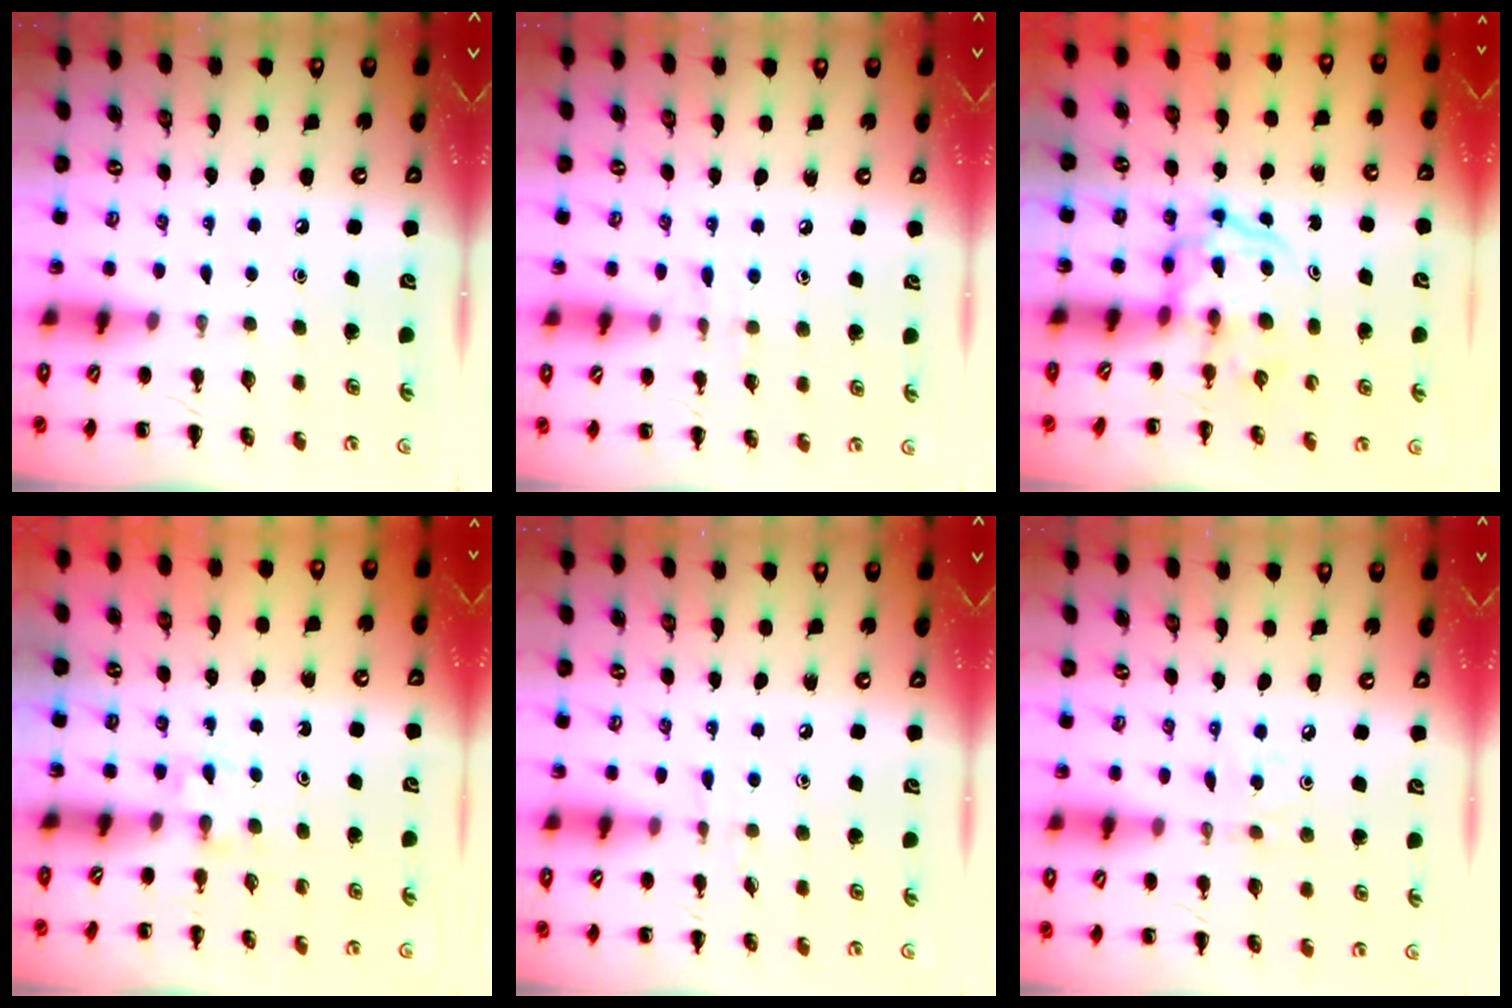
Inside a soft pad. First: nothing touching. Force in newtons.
{"total": 6.3, "press": 6.0, "slide": 2.0}
{"total": 3.8, "press": 3.8, "slide": 0.5}
{"total": 1.4, "press": 1.2, "slide": 0.8}
{"total": 3.5, "press": 3.2, "slide": 1.3}
{"total": 2.6, "press": 2.5, "slide": 0.8}